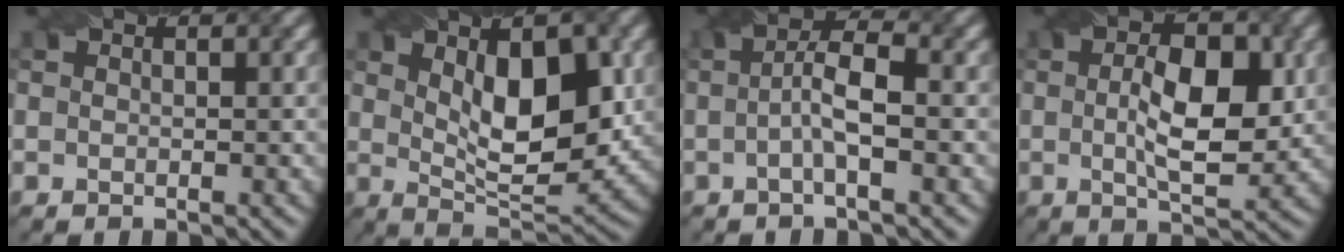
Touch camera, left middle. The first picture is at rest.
{"total": 8.7, "force": [1.9, 3.5, 7.8], "torque": [-0.115, 0.002, 0.032]}
{"total": 3.7, "force": [-0.3, 0.7, 3.6], "torque": [-0.068, 0.009, -0.008]}
{"total": 6.5, "force": [0.4, 2.5, 6.0], "torque": [-0.098, 0.000, 0.006]}